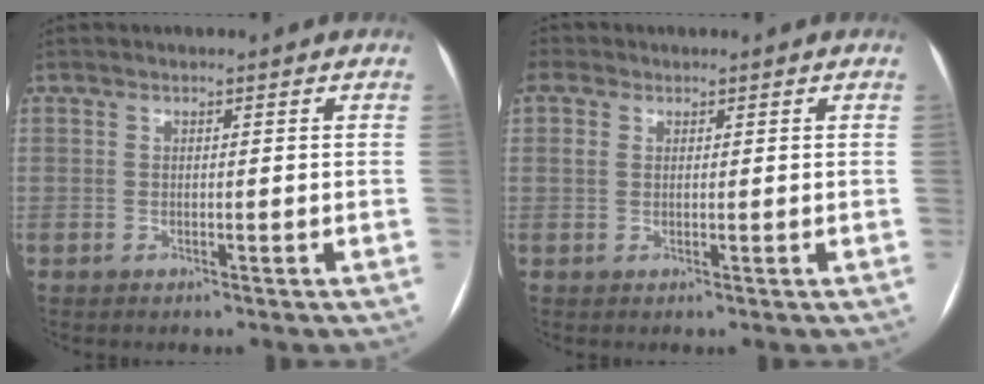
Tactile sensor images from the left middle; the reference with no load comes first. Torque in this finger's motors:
{"motor_torque": [0.71, 0.00, 1.06, 0.21]}